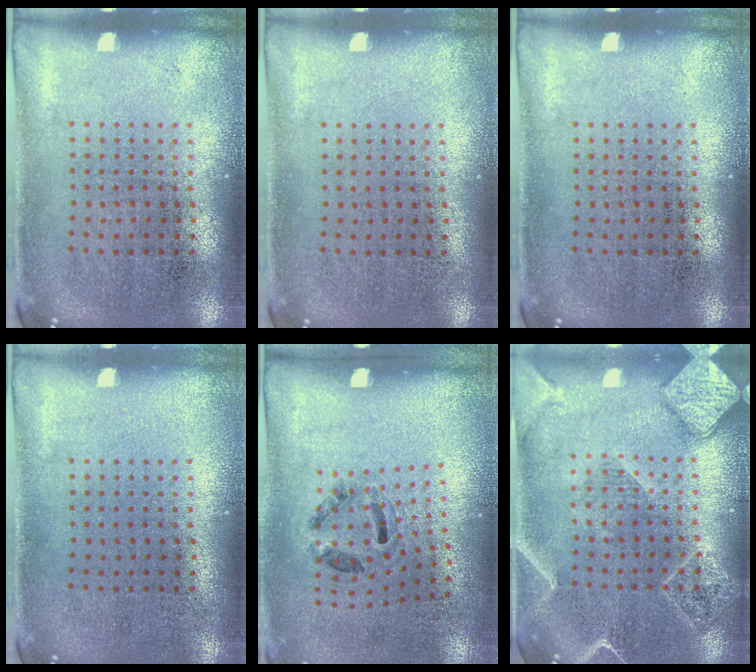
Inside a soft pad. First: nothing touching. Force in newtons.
{"total": 0.0}
{"total": 0.0}
{"total": 0.0}
{"total": 1.2, "press": 0.7, "slide": 0.9}
{"total": 2.1, "press": 2.1, "slide": 0.3}